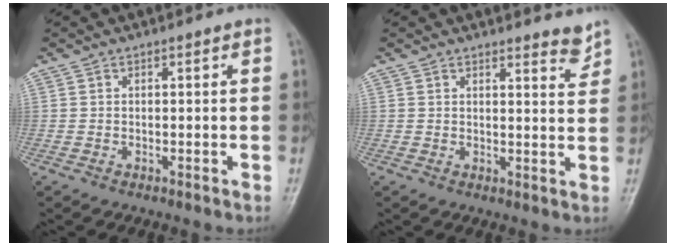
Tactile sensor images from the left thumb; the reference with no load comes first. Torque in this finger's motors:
{"motor_torque": [-0.03, 0.07, -0.32, -0.01, 0.03]}